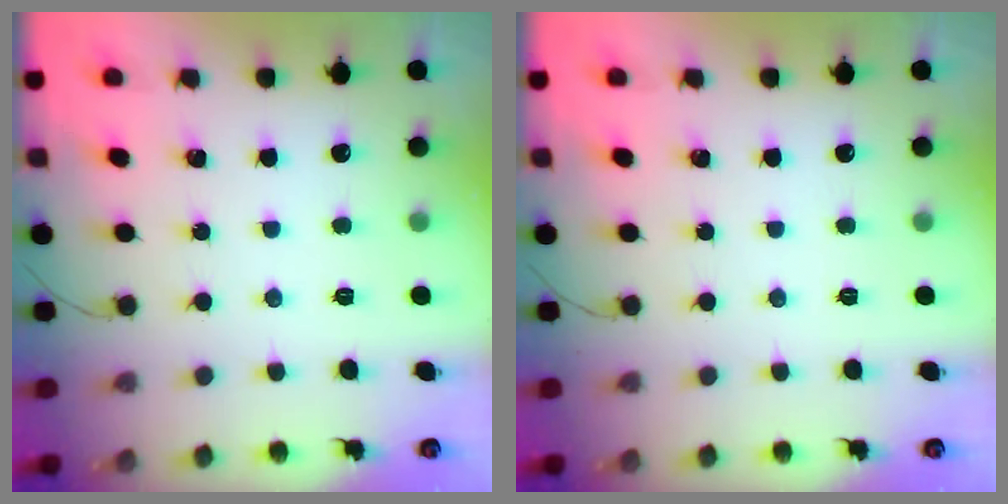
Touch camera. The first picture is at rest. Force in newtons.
{"total": 0.0}